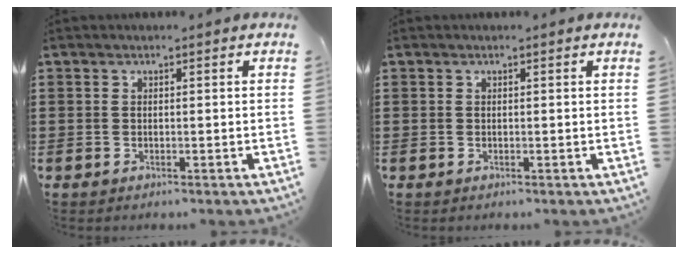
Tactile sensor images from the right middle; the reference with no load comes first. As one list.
[{"total": 0.0}]